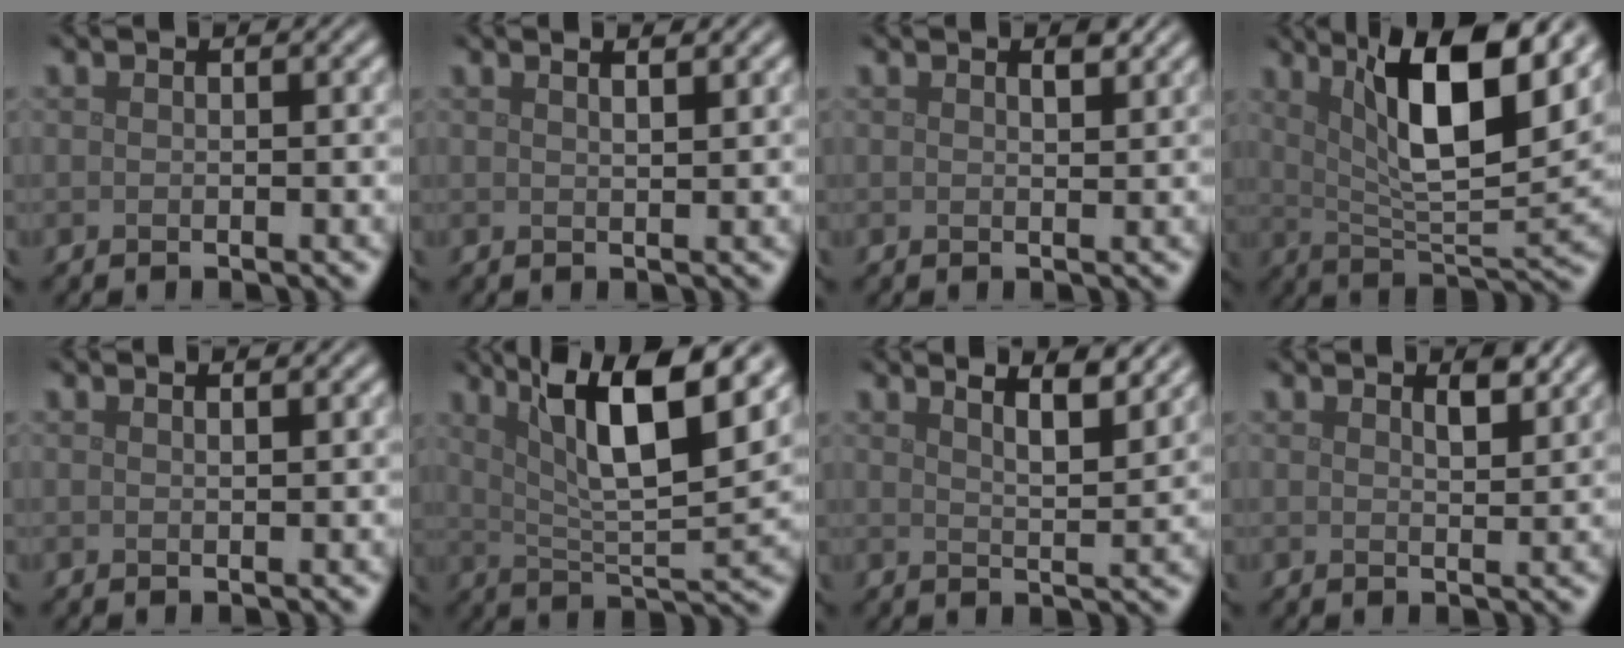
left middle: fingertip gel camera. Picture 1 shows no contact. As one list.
[{"total": 2.6, "force": [1.7, 1.0, 1.7], "torque": [0.002, 0.007, -0.004]}, {"total": 1.1, "force": [0.8, 0.3, 0.7], "torque": [-0.012, -0.002, 0.014]}, {"total": 10.8, "force": [4.8, 3.0, 9.2], "torque": [-0.149, -0.002, 0.082]}, {"total": 0.7, "force": [0.5, 0.2, 0.5], "torque": [-0.003, 0.001, 0.005]}, {"total": 10.8, "force": [5.4, 2.8, 8.9], "torque": [-0.148, 0.003, 0.093]}, {"total": 5.3, "force": [3.8, 1.4, 3.3], "torque": [-0.024, 0.020, 0.032]}, {"total": 1.8, "force": [1.3, 0.5, 1.2], "torque": [-0.019, -0.002, 0.022]}]